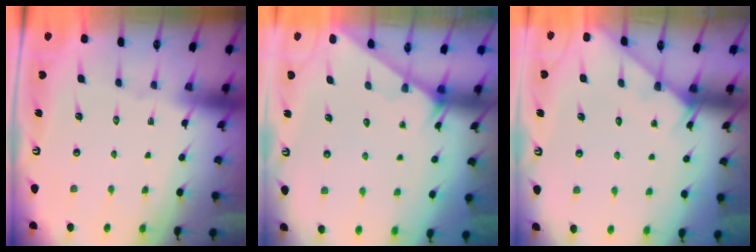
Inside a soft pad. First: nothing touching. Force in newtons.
{"total": 1.6, "press": 1.6, "slide": 0.1}
{"total": 4.4, "press": 4.3, "slide": 0.3}